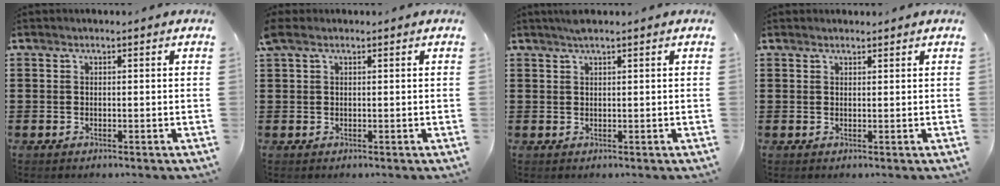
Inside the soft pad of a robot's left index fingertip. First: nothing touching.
{"total": 1.5, "force": [0.7, 0.8, 1.1], "torque": [-0.024, 0.005, 0.012]}
{"total": 1.5, "force": [1.2, 0.1, 0.9], "torque": [-0.021, 0.001, 0.022]}
{"total": 1.0, "force": [1.0, 0.2, 0.1], "torque": [-0.004, 0.001, 0.020]}